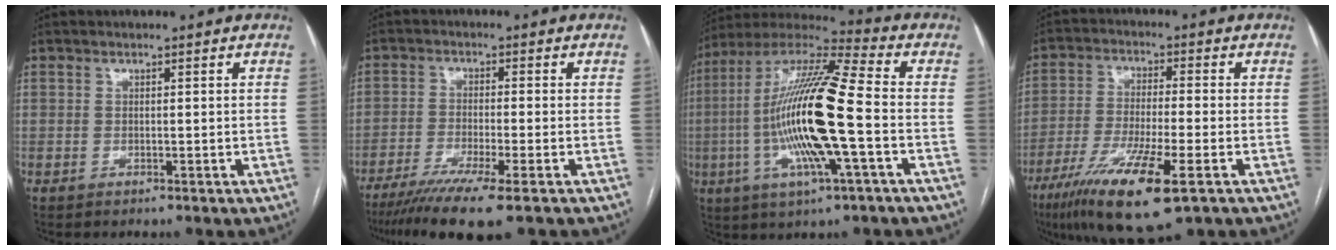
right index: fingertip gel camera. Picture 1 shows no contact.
{"total": 10.4, "force": [-7.4, 0.0, 7.4], "torque": [-0.118, -0.025, -0.117]}
{"total": 19.6, "force": [-3.1, 1.6, 19.3], "torque": [-0.386, -0.004, -0.063]}
{"total": 14.2, "force": [-7.6, 1.6, 11.9], "torque": [-0.230, -0.035, -0.130]}